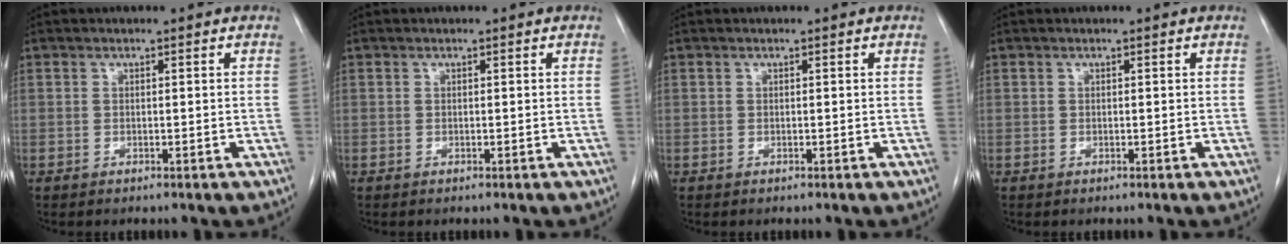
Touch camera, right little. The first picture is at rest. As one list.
[{"total": 0.0}, {"total": 0.0}, {"total": 0.0}]